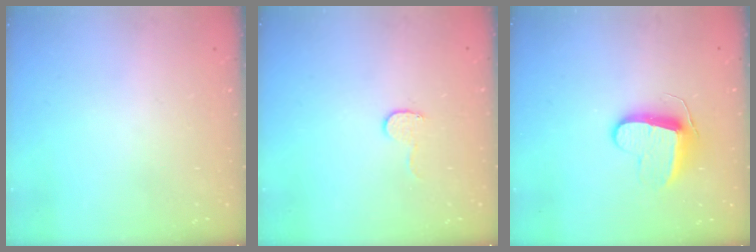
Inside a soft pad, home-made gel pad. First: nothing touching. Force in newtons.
{"total": 4.9, "press": 4.9, "slide": 0.4}
{"total": 9.7, "press": 9.7, "slide": 0.2}